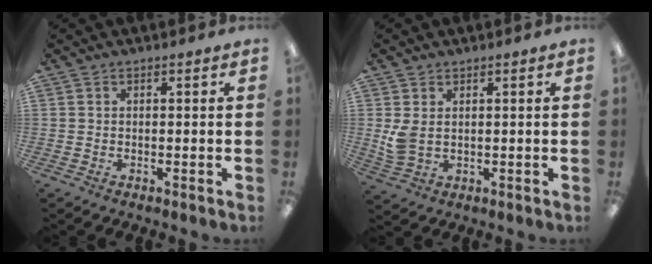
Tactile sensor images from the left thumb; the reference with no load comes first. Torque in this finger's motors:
{"motor_torque": [-0.04, 0.05, 0.31, -0.35, 0.04]}